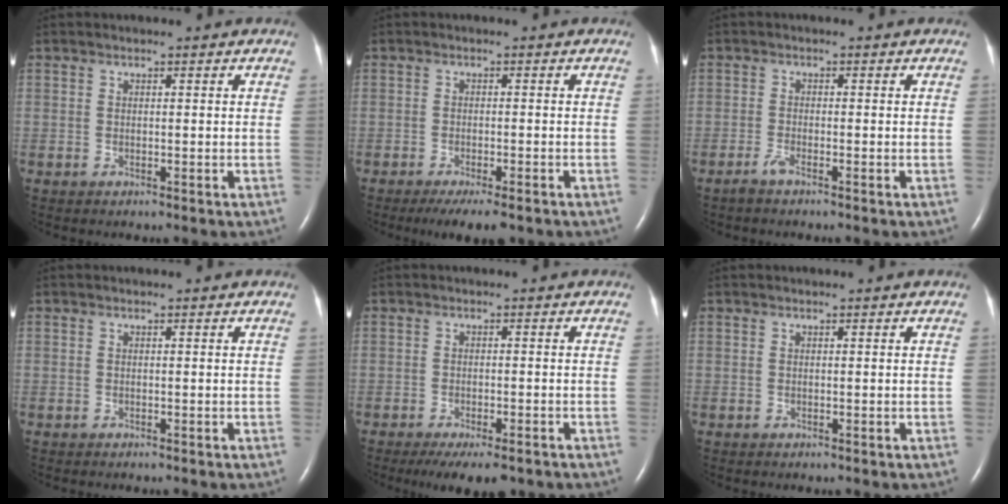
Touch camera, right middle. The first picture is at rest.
{"total": 6.4, "force": [-4.8, 1.4, 4.0], "torque": [-0.053, -0.012, -0.068]}
{"total": 1.5, "force": [-1.3, 0.0, 0.9], "torque": [-0.029, -0.004, -0.028]}
{"total": 0.0}
{"total": 7.6, "force": [-5.6, 2.2, 4.6], "torque": [-0.059, -0.010, -0.081]}
{"total": 0.0}